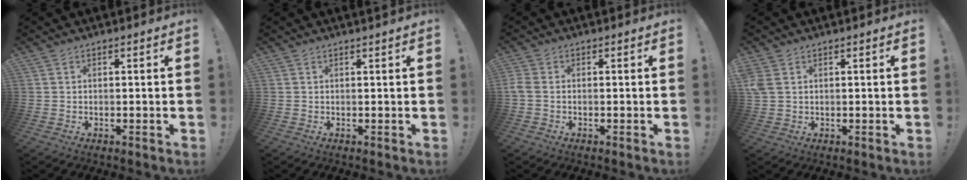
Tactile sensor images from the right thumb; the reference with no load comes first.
{"total": 0.9, "force": [0.8, -0.1, 0.4], "torque": [-0.001, -0.002, 0.011]}
{"total": 2.4, "force": [-0.4, 1.5, 1.8], "torque": [-0.042, 0.004, -0.006]}
{"total": 3.5, "force": [1.3, 2.2, 2.4], "torque": [-0.055, 0.001, 0.027]}